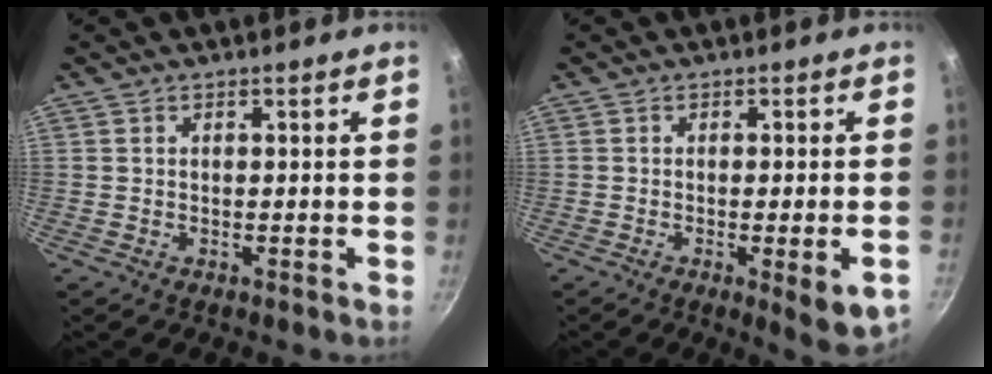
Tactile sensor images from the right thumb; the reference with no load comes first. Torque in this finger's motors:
{"motor_torque": [-0.37, 0.09, -0.25, -0.02, 0.04]}